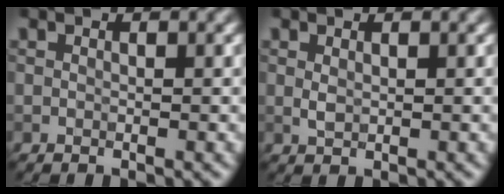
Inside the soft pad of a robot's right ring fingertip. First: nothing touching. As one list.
[{"total": 0.9, "force": [0.3, 0.5, 0.7], "torque": [-0.019, -0.002, 0.010]}]